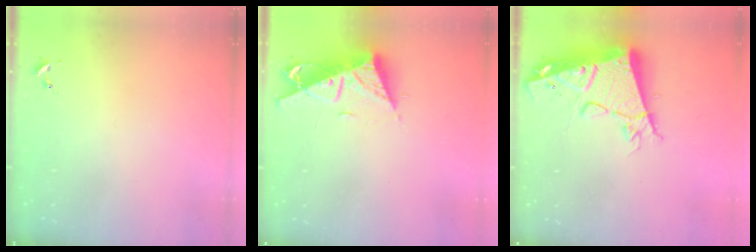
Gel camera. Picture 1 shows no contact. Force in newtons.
{"total": 11.7, "press": 11.6, "slide": 0.9}
{"total": 18.3, "press": 18.1, "slide": 2.1}